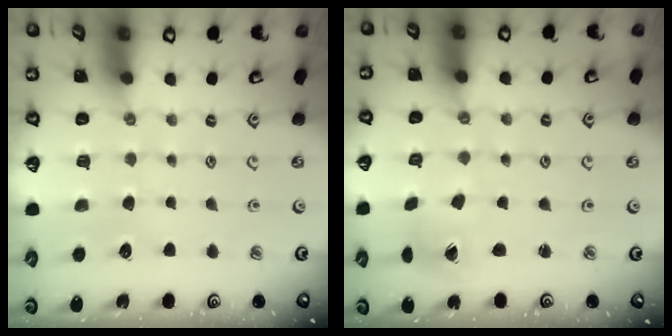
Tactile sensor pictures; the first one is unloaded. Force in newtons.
{"total": 1.7, "press": 1.6, "slide": 0.2}